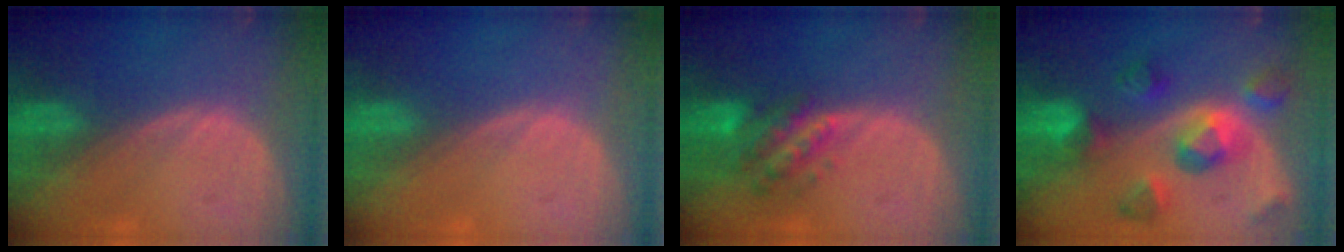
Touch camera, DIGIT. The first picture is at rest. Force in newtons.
{"total": 0.0}
{"total": 6.1, "press": 5.9, "slide": 1.4}
{"total": 9.5, "press": 8.6, "slide": 3.9}